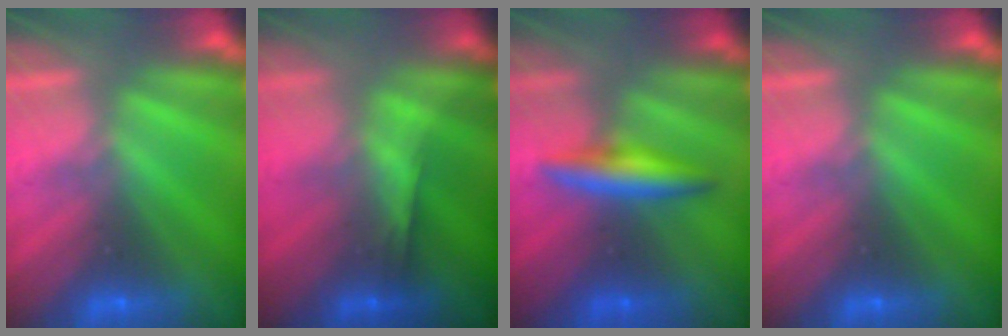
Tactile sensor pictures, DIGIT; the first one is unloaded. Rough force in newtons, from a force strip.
{"total": 1.4}
{"total": 2.6}
{"total": 0.0}